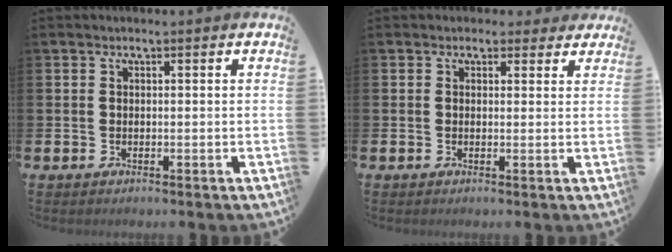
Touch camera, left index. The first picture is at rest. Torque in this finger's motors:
{"motor_torque": [1.58, -0.56, 0.18, 0.07]}